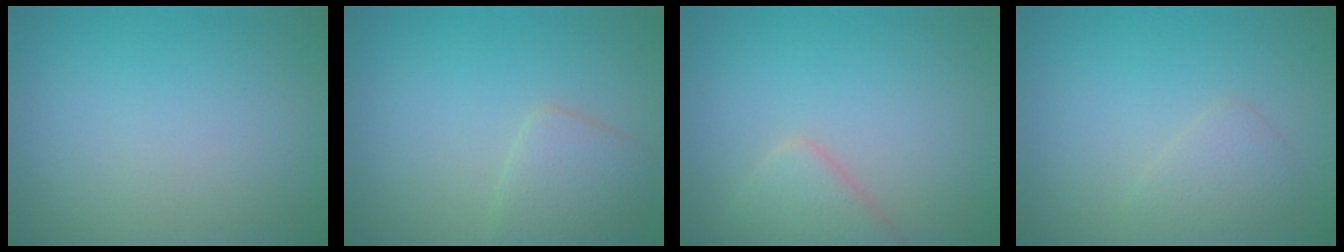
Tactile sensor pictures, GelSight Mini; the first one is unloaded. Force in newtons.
{"total": 2.6, "press": 2.6, "slide": 0.1}
{"total": 2.6, "press": 2.6, "slide": 0.2}
{"total": 1.7, "press": 1.7, "slide": 0.1}